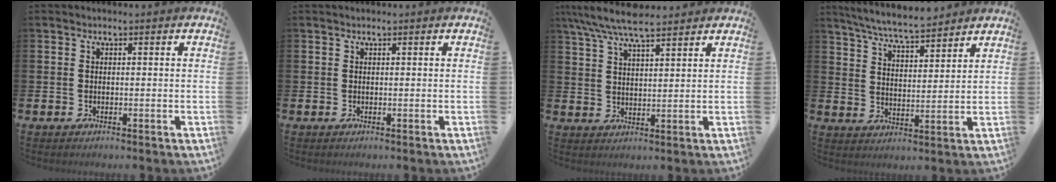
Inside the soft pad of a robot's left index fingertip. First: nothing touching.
{"total": 0.0}
{"total": 6.9, "force": [6.1, 1.4, 2.9], "torque": [-0.074, -0.020, 0.110]}
{"total": 6.9, "force": [6.5, 0.5, 2.0], "torque": [-0.064, -0.031, 0.118]}